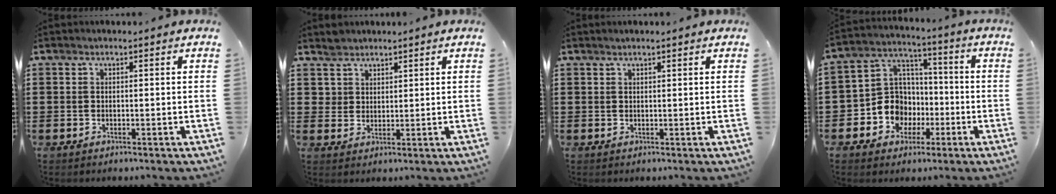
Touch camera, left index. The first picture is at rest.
{"total": 3.3, "force": [2.4, 2.3, -0.3], "torque": [0.001, 0.003, 0.047]}
{"total": 0.8, "force": [0.6, 0.0, 0.6], "torque": [-0.011, -0.001, 0.012]}
{"total": 9.2, "force": [-2.5, 8.5, 2.6], "torque": [-0.096, 0.009, -0.044]}